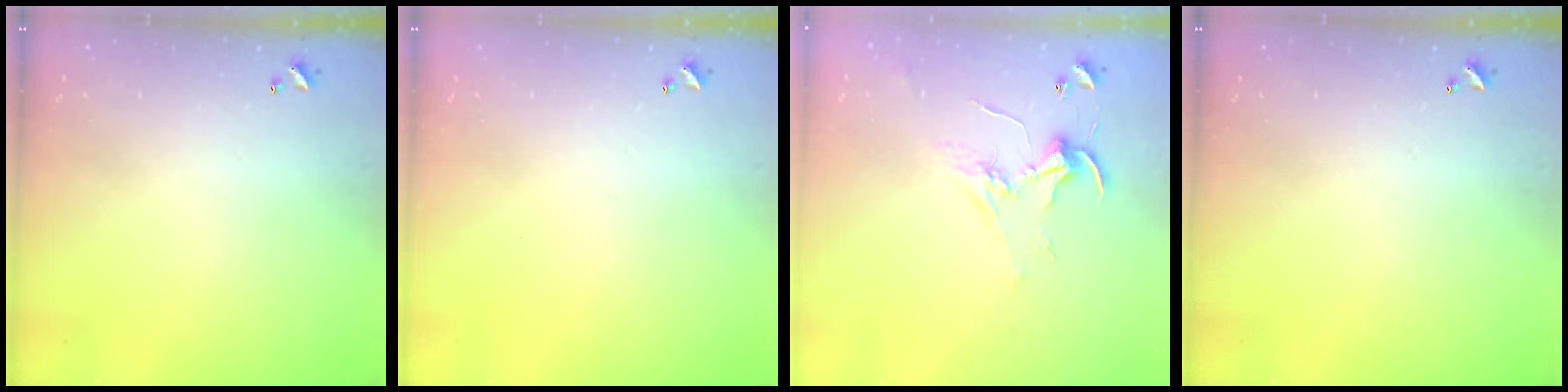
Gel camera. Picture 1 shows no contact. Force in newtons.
{"total": 0.0}
{"total": 2.5, "press": 2.5, "slide": 0.2}
{"total": 0.0}